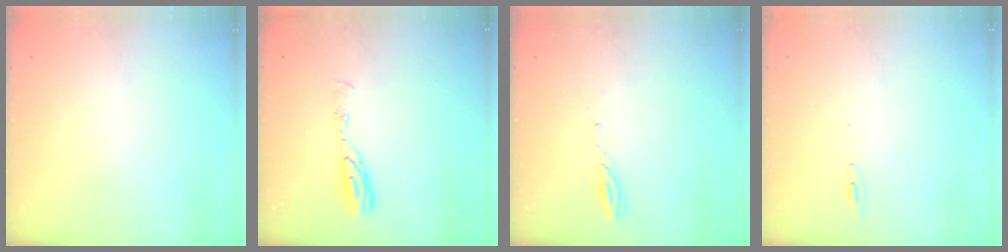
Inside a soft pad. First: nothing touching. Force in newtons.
{"total": 7.8, "press": 7.8, "slide": 0.8}
{"total": 3.4, "press": 3.4, "slide": 0.3}
{"total": 4.8, "press": 4.6, "slide": 1.6}